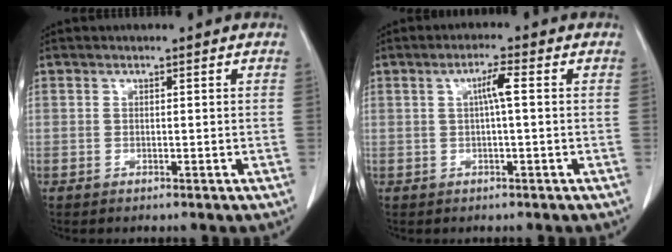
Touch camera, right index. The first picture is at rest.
{"total": 3.0, "force": [0.5, 0.2, 3.0], "torque": [-0.054, 0.005, 0.007]}